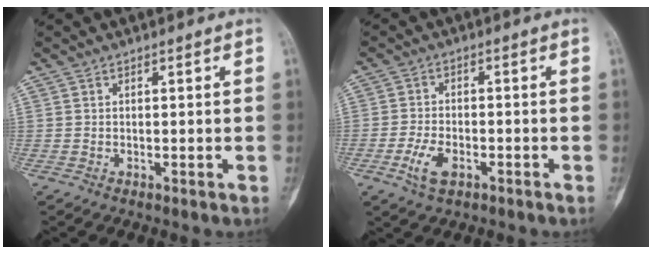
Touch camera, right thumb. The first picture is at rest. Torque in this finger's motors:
{"motor_torque": [-0.22, 0.30, -0.27, -0.12, 0.00]}